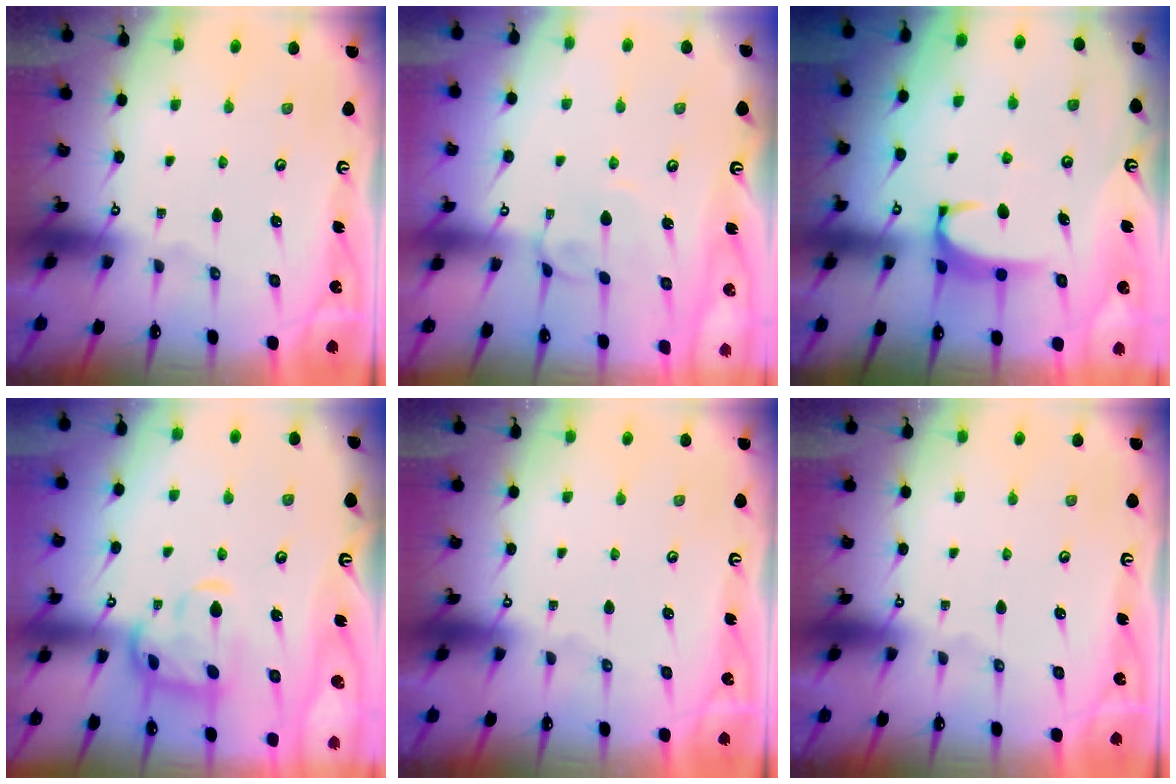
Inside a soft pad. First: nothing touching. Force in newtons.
{"total": 1.7, "press": 1.7, "slide": 0.4}
{"total": 2.4, "press": 2.4, "slide": 0.6}
{"total": 3.6, "press": 3.4, "slide": 1.0}
{"total": 0.0}
{"total": 0.0}